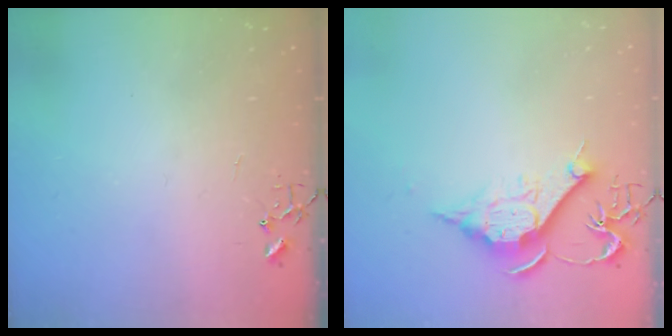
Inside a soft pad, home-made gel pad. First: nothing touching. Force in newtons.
{"total": 11.7, "press": 11.7, "slide": 0.9}